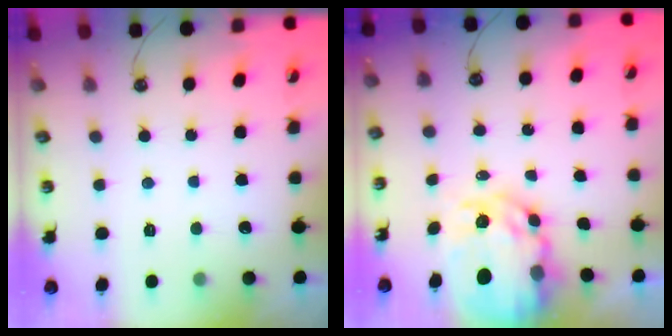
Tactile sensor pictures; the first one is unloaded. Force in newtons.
{"total": 13.8, "press": 13.7, "slide": 1.4}